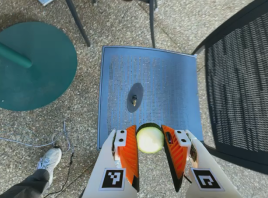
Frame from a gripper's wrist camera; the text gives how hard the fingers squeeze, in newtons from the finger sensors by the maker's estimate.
{"total": 11.4, "left": 11.0, "right": 11.7}